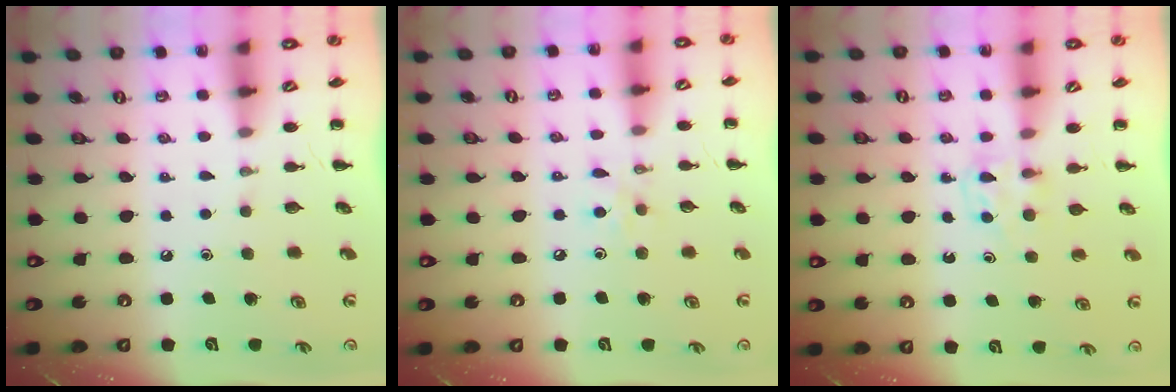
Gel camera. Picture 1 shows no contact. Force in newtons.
{"total": 6.1, "press": 5.7, "slide": 2.0}
{"total": 3.6, "press": 3.3, "slide": 1.3}